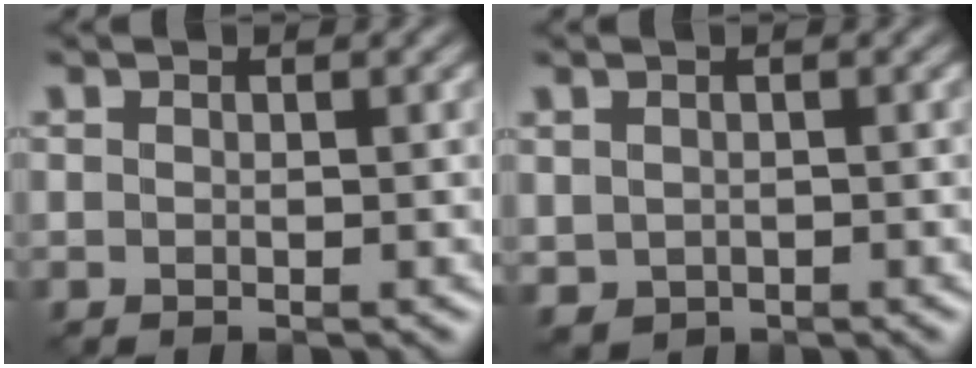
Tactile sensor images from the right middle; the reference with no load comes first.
{"total": 1.4, "force": [-0.1, 1.2, 0.7], "torque": [-0.021, -0.004, 0.001]}